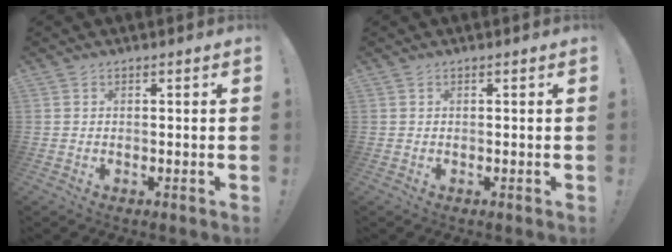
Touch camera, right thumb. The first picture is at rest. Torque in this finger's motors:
{"motor_torque": [-0.10, 0.10, 0.00, 0.00, 0.00]}